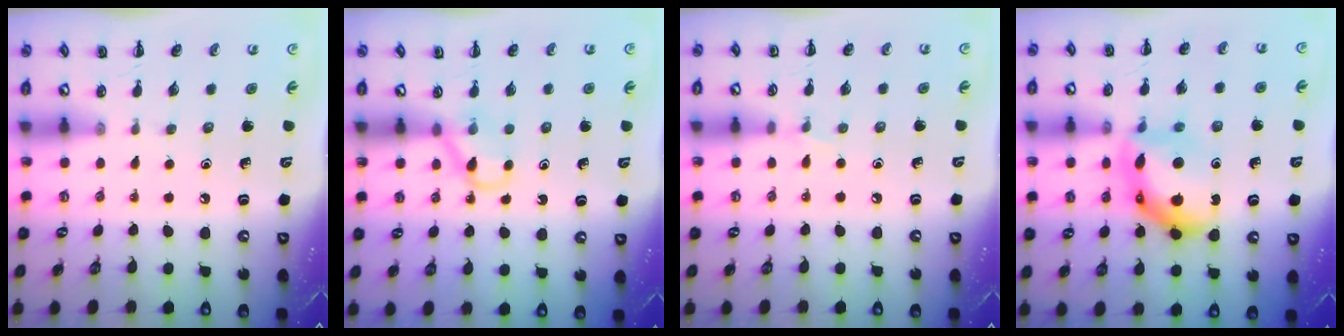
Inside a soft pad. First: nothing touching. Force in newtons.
{"total": 5.0, "press": 4.8, "slide": 1.2}
{"total": 3.9, "press": 3.6, "slide": 1.3}
{"total": 14.1, "press": 14.1, "slide": 0.8}